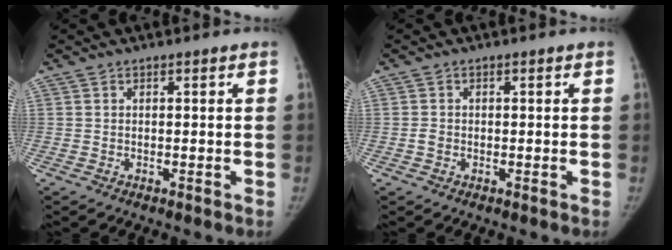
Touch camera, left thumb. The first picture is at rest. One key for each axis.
{"total": 1.5, "fx": -0.4, "fy": 1.3, "fz": 0.6, "tx": -0.007, "ty": 0.005, "tz": -0.005}